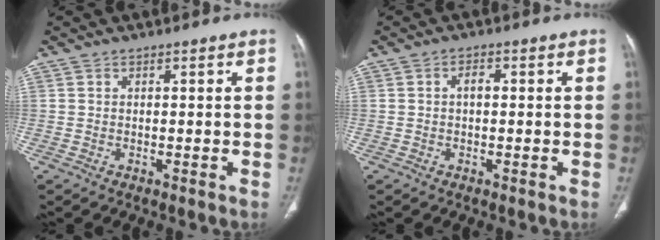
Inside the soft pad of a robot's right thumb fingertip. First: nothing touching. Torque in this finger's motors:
{"motor_torque": [-0.07, 1.05, 0.80, -0.34, 0.03]}